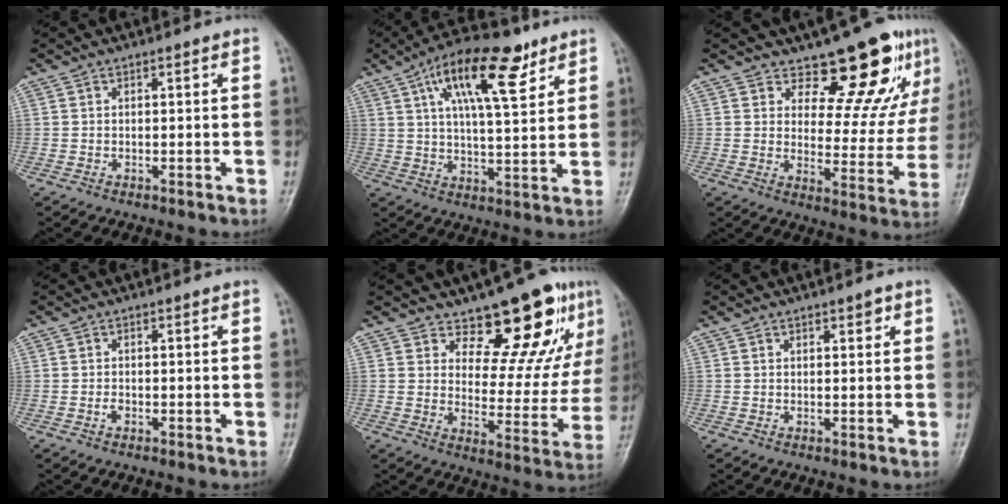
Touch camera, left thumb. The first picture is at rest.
{"total": 16.1, "force": [8.1, 6.0, 12.6], "torque": [-0.179, -0.016, 0.131]}
{"total": 13.5, "force": [9.7, 5.8, 7.4], "torque": [-0.045, -0.076, 0.134]}
{"total": 0.9, "force": [-0.4, 0.6, 0.6], "torque": [-0.008, 0.001, -0.009]}
{"total": 14.8, "force": [10.0, 6.1, 8.9], "torque": [-0.059, -0.075, 0.147]}
{"total": 1.9, "force": [1.1, 0.9, 1.2], "torque": [-0.006, -0.004, 0.014]}